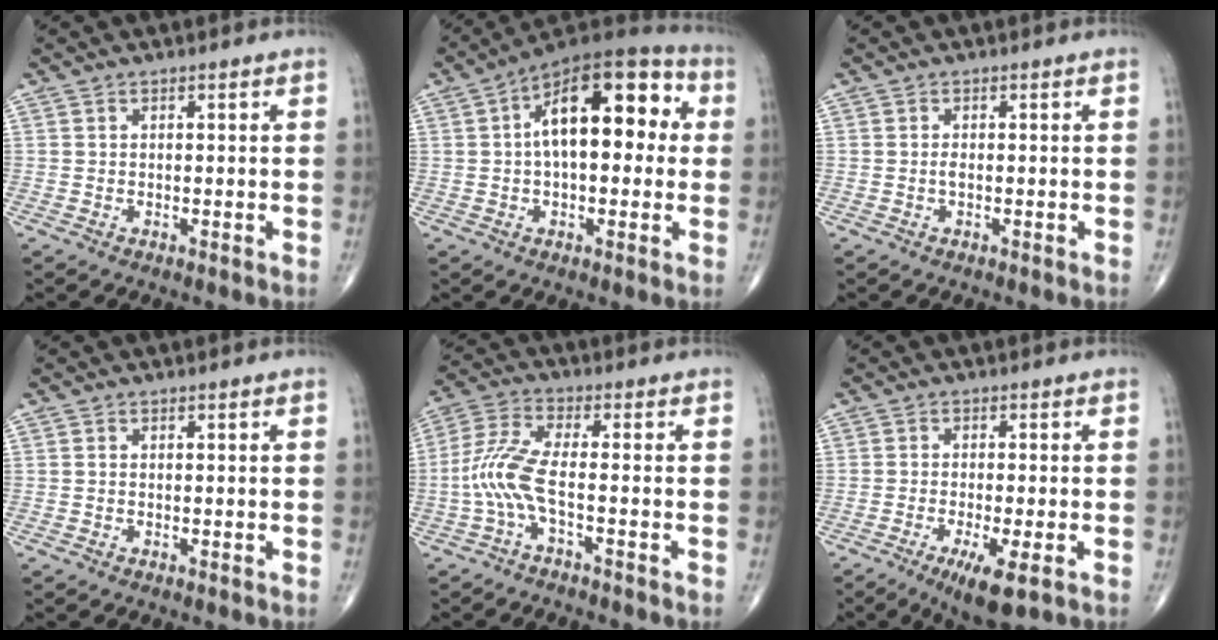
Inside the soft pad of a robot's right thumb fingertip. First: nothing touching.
{"total": 18.7, "force": [3.1, 9.3, 16.0], "torque": [-0.217, 0.039, 0.034]}
{"total": 0.7, "force": [-0.2, 0.2, 0.7], "torque": [-0.016, -0.001, -0.004]}
{"total": 0.0}
{"total": 7.6, "force": [-2.2, 1.6, 7.1], "torque": [-0.184, 0.028, -0.051]}
{"total": 6.9, "force": [-3.1, 1.4, 6.0], "torque": [-0.107, -0.015, -0.050]}